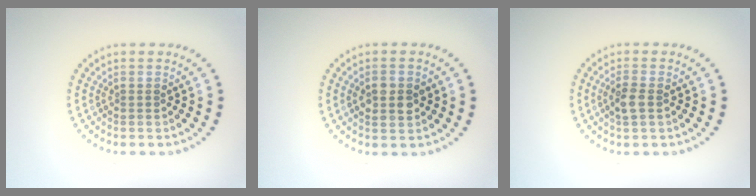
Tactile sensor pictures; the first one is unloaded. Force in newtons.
{"total": 2.9, "press": 2.9, "slide": 0.1}
{"total": 1.9, "press": 1.8, "slide": 0.6}